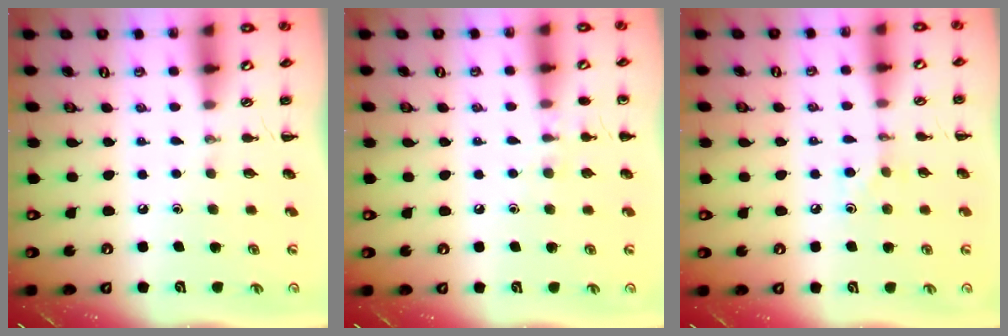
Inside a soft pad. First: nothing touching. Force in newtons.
{"total": 5.9, "press": 5.7, "slide": 1.4}
{"total": 5.1, "press": 4.8, "slide": 1.6}